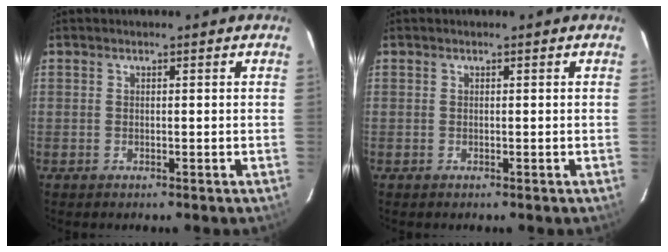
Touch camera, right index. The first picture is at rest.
{"total": 0.0}